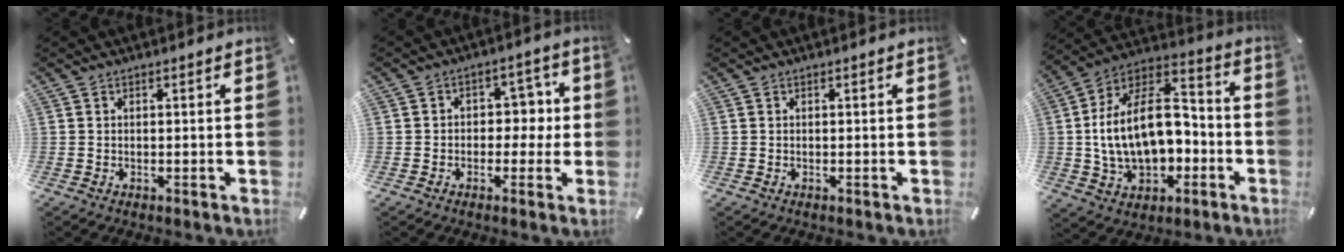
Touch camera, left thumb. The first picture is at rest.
{"total": 6.2, "force": [-0.8, 5.1, 3.5], "torque": [-0.041, 0.011, -0.022]}
{"total": 0.0}
{"total": 20.5, "force": [-1.3, 13.7, 15.1], "torque": [-0.271, 0.004, -0.016]}